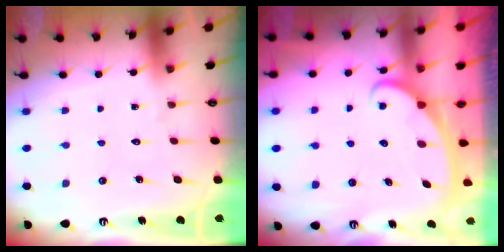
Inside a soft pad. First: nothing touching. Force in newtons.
{"total": 2.5, "press": 2.5, "slide": 0.3}